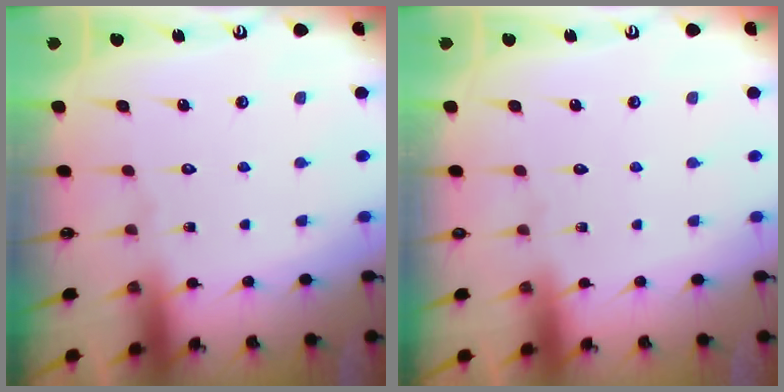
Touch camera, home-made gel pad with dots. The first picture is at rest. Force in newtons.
{"total": 0.0}